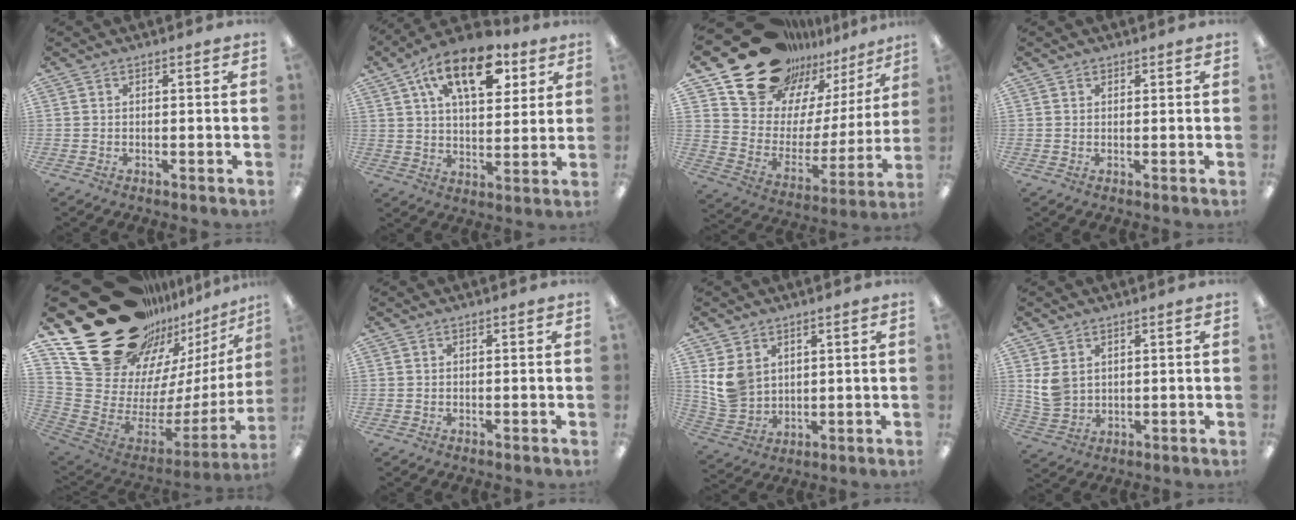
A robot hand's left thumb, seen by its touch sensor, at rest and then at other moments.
{"total": 17.5, "force": [8.8, 8.9, 12.2], "torque": [-0.181, -0.024, 0.145]}
{"total": 23.8, "force": [18.4, 13.2, 7.3], "torque": [-0.131, -0.122, 0.350]}
{"total": 1.1, "force": [0.9, 0.7, 0.1], "torque": [0.006, -0.002, 0.015]}
{"total": 31.8, "force": [20.4, 17.5, 17.1], "torque": [-0.243, -0.168, 0.432]}
{"total": 0.0}
{"total": 8.6, "force": [3.3, 7.0, 3.8], "torque": [-0.099, -0.004, 0.067]}
{"total": 5.9, "force": [2.1, 4.7, 3.0], "torque": [-0.076, 0.002, 0.043]}